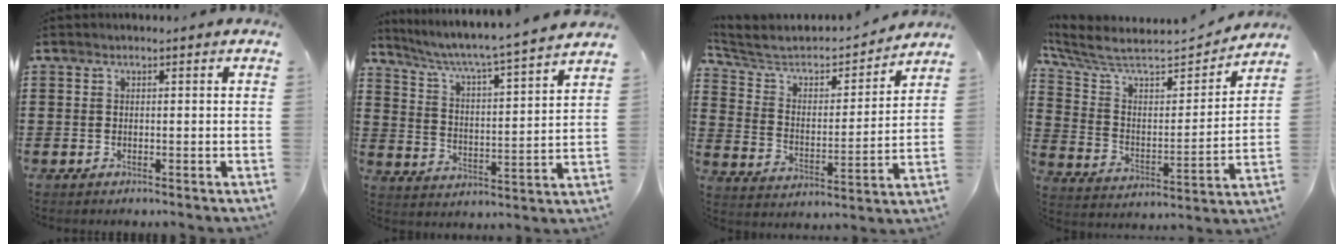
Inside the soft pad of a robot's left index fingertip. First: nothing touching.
{"total": 4.7, "force": [4.1, -0.8, 2.1], "torque": [-0.062, -0.042, 0.057]}
{"total": 5.0, "force": [4.1, 2.1, 2.1], "torque": [-0.067, -0.030, 0.060]}
{"total": 7.1, "force": [6.2, 1.7, 3.2], "torque": [-0.095, -0.048, 0.100]}